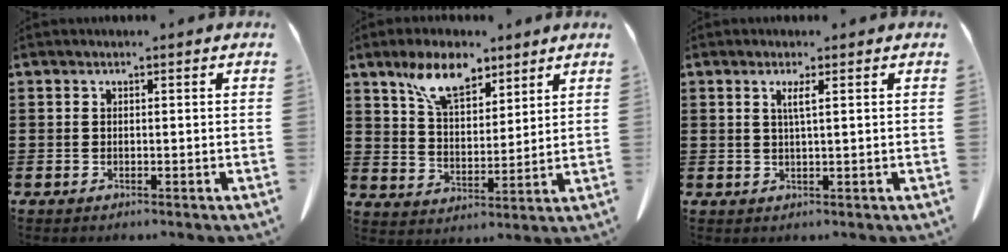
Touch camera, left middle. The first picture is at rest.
{"total": 8.7, "force": [6.2, 4.0, 4.6], "torque": [-0.103, -0.005, 0.114]}
{"total": 1.9, "force": [0.7, -0.1, 1.8], "torque": [-0.037, -0.003, 0.011]}